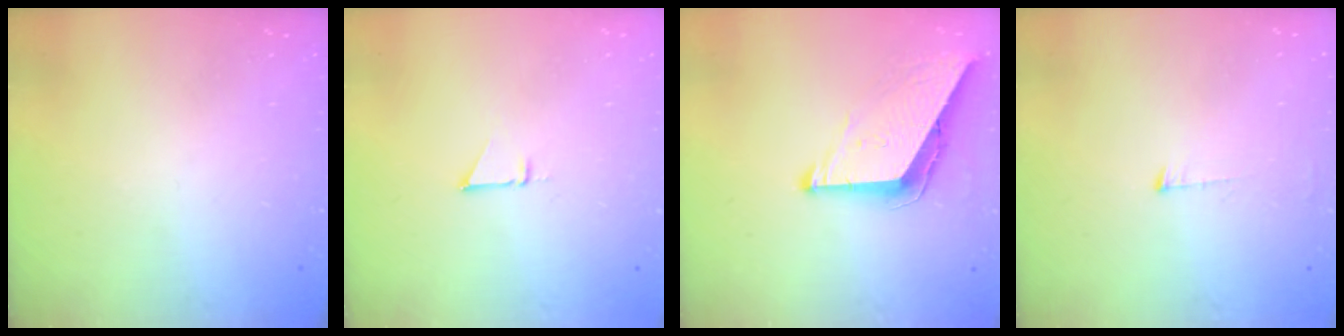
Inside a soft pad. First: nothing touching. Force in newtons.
{"total": 2.5, "press": 2.5, "slide": 0.1}
{"total": 8.8, "press": 8.7, "slide": 0.4}
{"total": 6.1, "press": 6.1, "slide": 0.4}